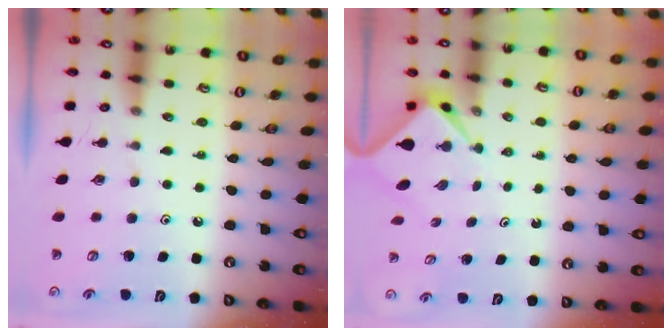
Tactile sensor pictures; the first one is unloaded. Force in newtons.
{"total": 2.2, "press": 2.2, "slide": 0.2}